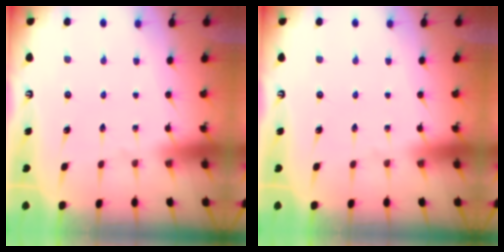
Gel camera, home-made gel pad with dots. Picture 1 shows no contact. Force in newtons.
{"total": 0.0}